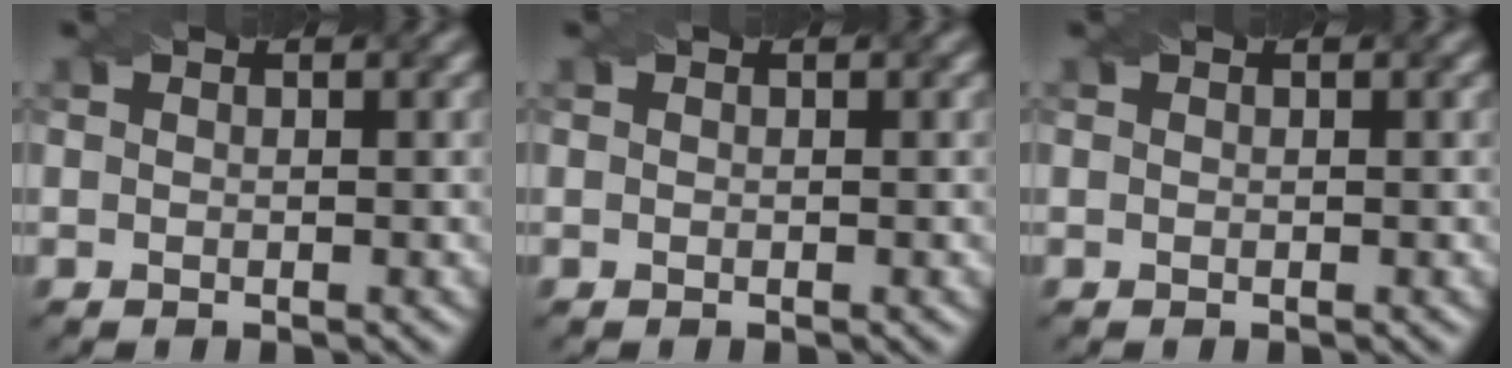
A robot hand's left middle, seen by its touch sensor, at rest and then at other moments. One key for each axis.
{"total": 0.0}
{"total": 0.0}